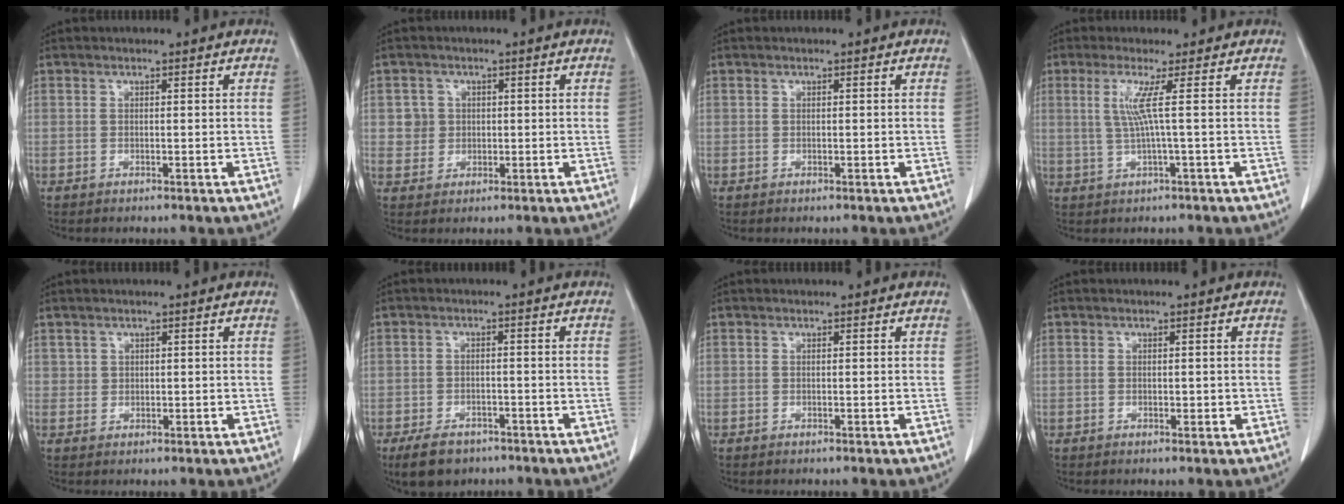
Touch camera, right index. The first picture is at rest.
{"total": 3.0, "force": [0.6, 2.9, 0.1], "torque": [0.006, 0.006, 0.013]}
{"total": 0.0}
{"total": 3.8, "force": [0.7, -1.3, 3.5], "torque": [-0.079, 0.003, 0.019]}
{"total": 1.2, "force": [0.6, 1.0, 0.0], "torque": [0.014, 0.000, 0.007]}
{"total": 5.6, "force": [-4.1, 3.1, 2.4], "torque": [-0.047, -0.003, -0.062]}
{"total": 0.0}
{"total": 0.8, "force": [0.0, 0.6, 0.6], "torque": [-0.005, 0.000, 0.002]}